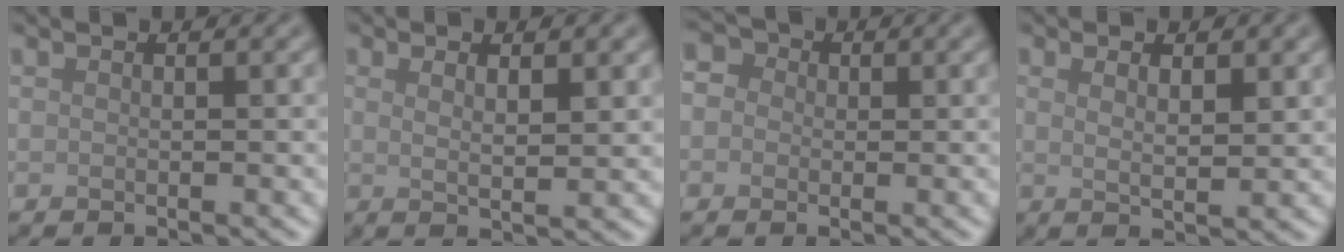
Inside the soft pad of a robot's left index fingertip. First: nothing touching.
{"total": 3.9, "force": [1.4, 1.0, 3.5], "torque": [-0.046, -0.001, 0.015]}
{"total": 2.6, "force": [0.5, 2.4, 1.1], "torque": [-0.003, 0.011, -0.014]}
{"total": 3.3, "force": [1.4, 0.9, 2.8], "torque": [-0.041, -0.001, 0.019]}